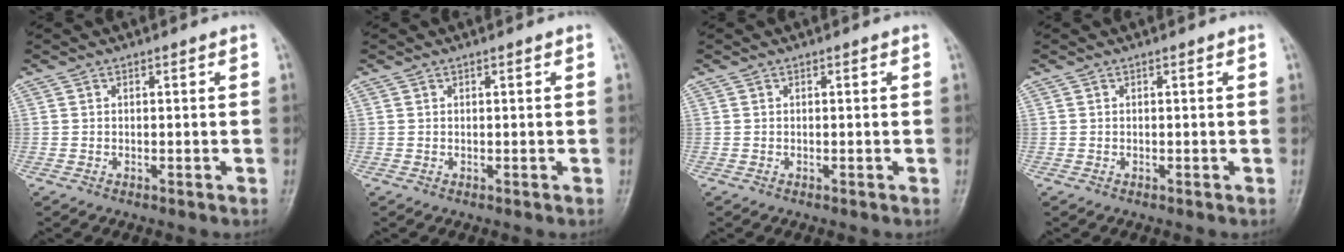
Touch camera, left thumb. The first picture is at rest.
{"total": 0.0}
{"total": 0.0}
{"total": 0.0}